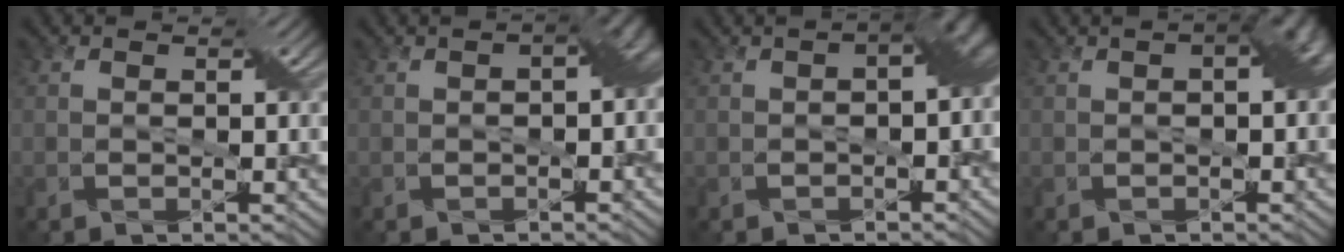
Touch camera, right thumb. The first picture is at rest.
{"total": 4.6, "force": [-0.4, 2.6, 3.8], "torque": [-0.043, 0.002, -0.004]}
{"total": 5.8, "force": [-0.5, 3.0, 4.9], "torque": [-0.061, 0.003, -0.007]}
{"total": 4.0, "force": [0.3, 1.8, 3.5], "torque": [-0.039, 0.011, 0.004]}